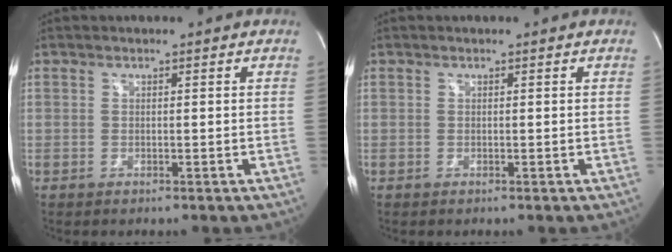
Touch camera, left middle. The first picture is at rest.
{"total": 0.0}